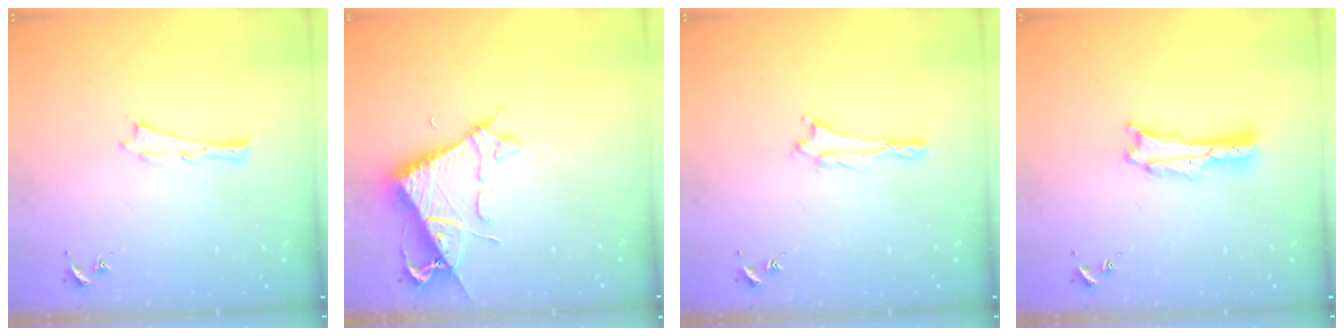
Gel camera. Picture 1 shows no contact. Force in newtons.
{"total": 7.2, "press": 7.2, "slide": 0.7}
{"total": 1.0, "press": 0.9, "slide": 0.2}
{"total": 1.4, "press": 1.4, "slide": 0.0}